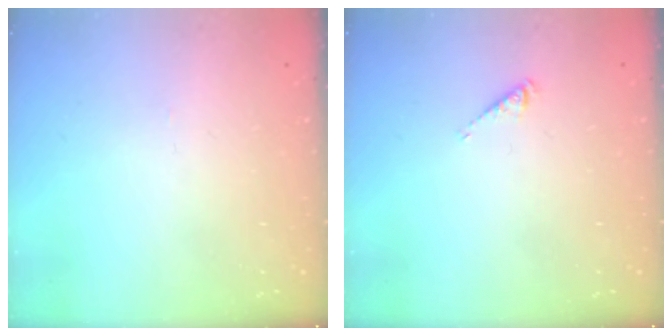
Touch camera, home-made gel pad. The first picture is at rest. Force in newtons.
{"total": 2.7, "press": 2.6, "slide": 0.5}